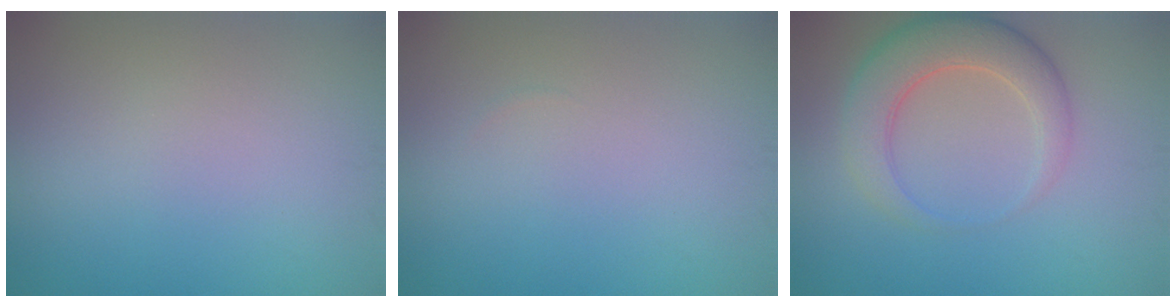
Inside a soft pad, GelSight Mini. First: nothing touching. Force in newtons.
{"total": 0.0}
{"total": 5.3, "press": 5.3, "slide": 0.3}